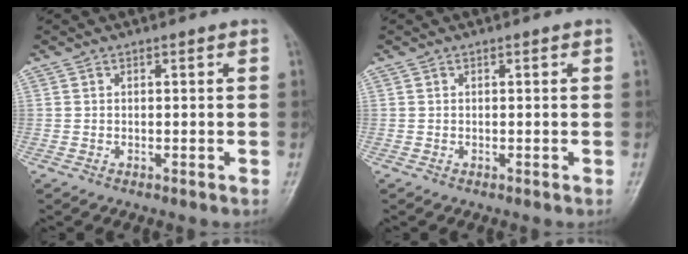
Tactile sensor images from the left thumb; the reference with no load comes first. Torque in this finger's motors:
{"motor_torque": [0.00, 0.00, -0.06, -0.01, 0.00]}